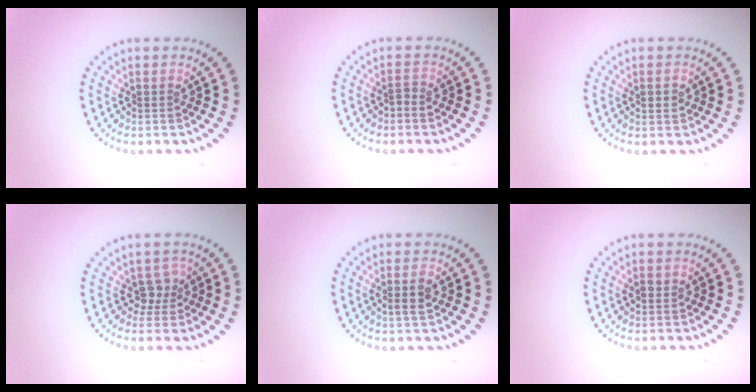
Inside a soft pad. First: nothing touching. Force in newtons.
{"total": 0.7, "press": 0.4, "slide": 0.5}
{"total": 1.3, "press": 1.2, "slide": 0.3}
{"total": 1.9, "press": 1.4, "slide": 1.2}
{"total": 1.7, "press": 1.6, "slide": 0.5}
{"total": 0.9, "press": 0.8, "slide": 0.1}